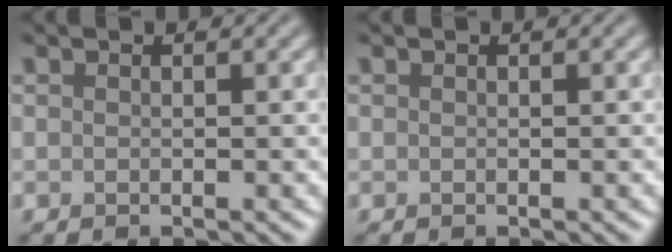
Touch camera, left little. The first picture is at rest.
{"total": 0.0}